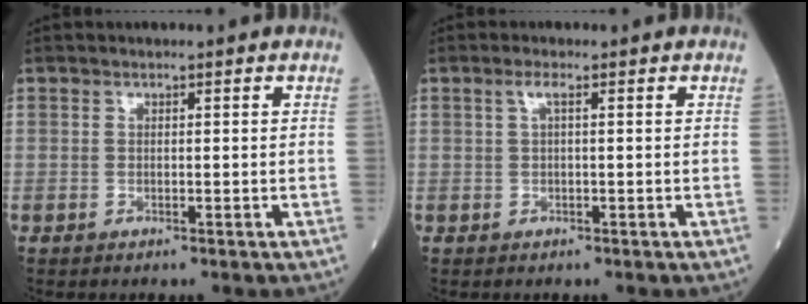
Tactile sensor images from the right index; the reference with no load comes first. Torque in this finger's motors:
{"motor_torque": [-0.01, 0.07, 0.11, 0.03]}